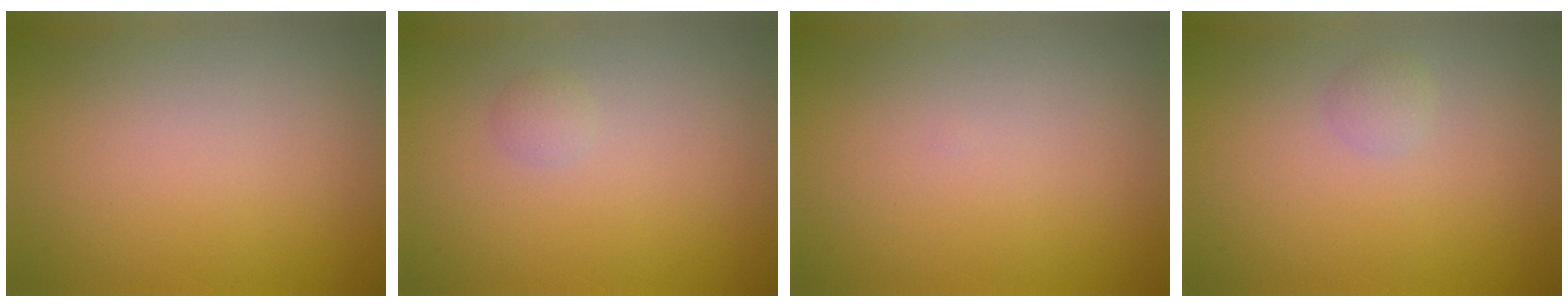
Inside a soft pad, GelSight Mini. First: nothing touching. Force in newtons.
{"total": 0.7, "press": 0.7, "slide": 0.0}
{"total": 0.0}
{"total": 0.9, "press": 0.9, "slide": 0.1}